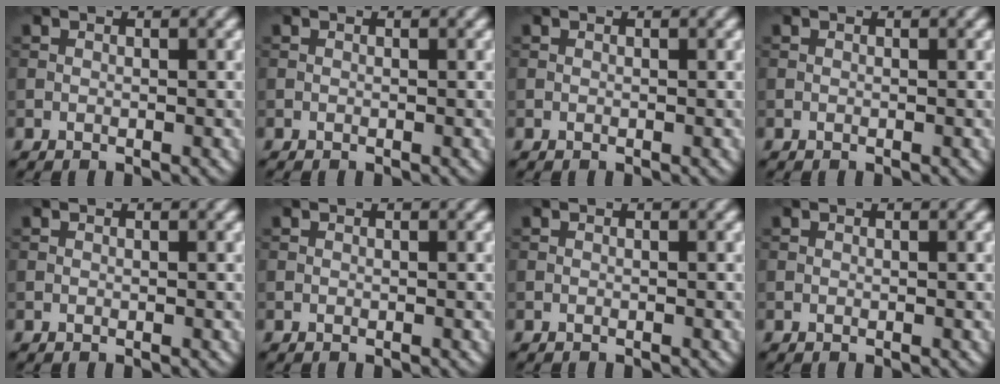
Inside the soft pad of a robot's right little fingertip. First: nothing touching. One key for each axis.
{"total": 0.0}
{"total": 0.0}
{"total": 0.0}
{"total": 0.0}
{"total": 0.0}
{"total": 0.0}
{"total": 0.0}